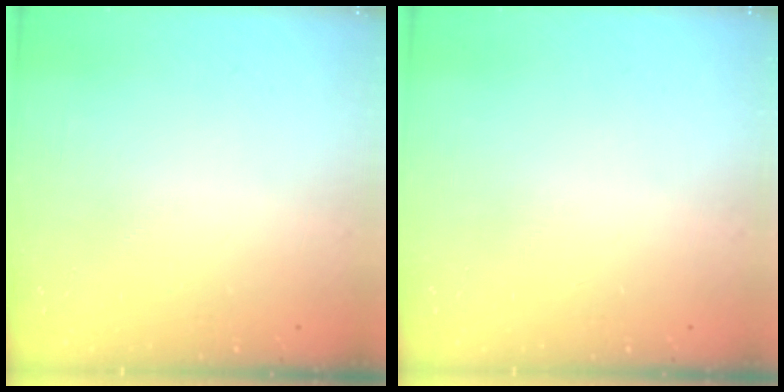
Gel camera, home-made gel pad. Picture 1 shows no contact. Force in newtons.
{"total": 0.0}